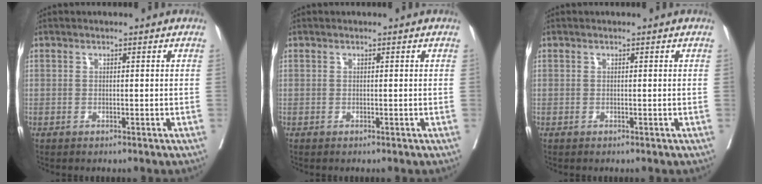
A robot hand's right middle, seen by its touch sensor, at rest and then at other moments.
{"total": 0.0}
{"total": 0.0}